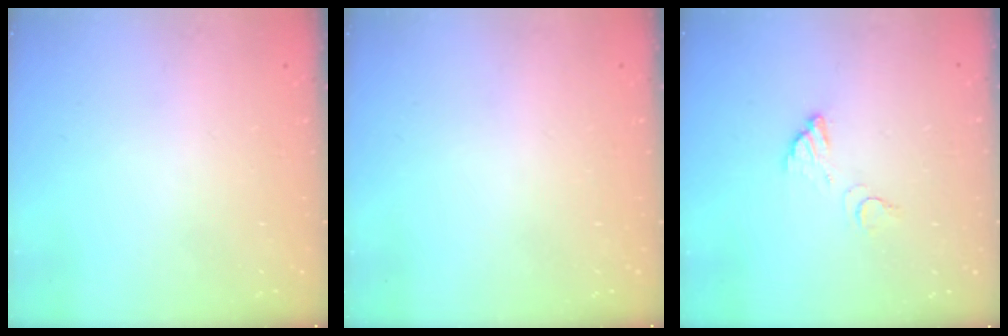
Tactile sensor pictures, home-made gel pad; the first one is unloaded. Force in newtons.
{"total": 0.0}
{"total": 3.6, "press": 3.6, "slide": 0.2}